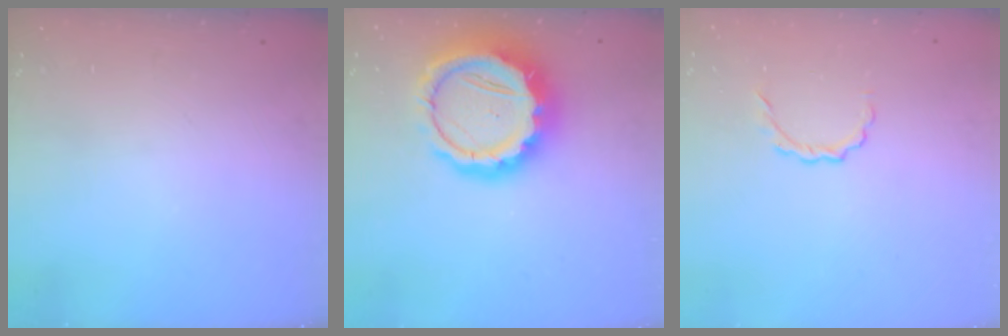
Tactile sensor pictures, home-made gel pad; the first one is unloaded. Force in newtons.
{"total": 17.2, "press": 16.9, "slide": 3.3}
{"total": 3.0, "press": 2.8, "slide": 0.9}